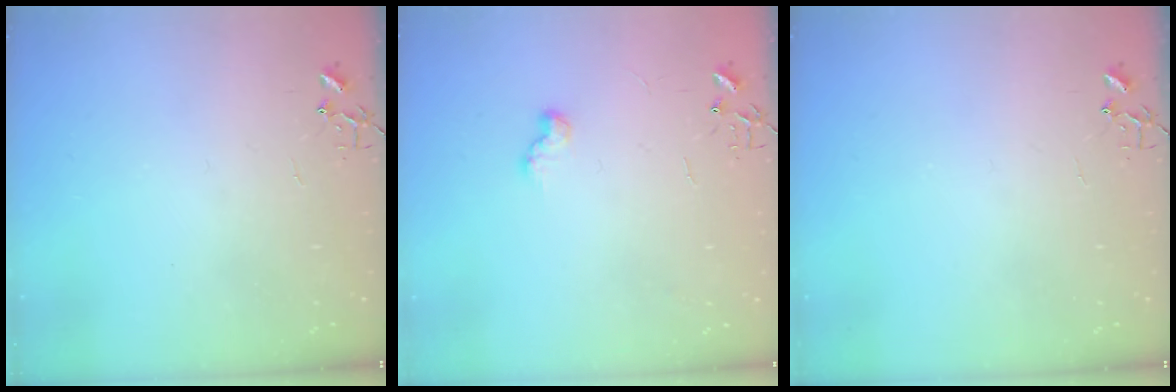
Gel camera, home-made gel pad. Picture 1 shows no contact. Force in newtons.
{"total": 6.4, "press": 6.3, "slide": 0.6}
{"total": 0.0}